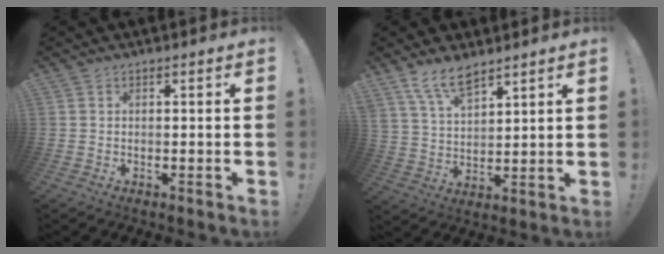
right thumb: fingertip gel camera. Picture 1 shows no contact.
{"total": 9.2, "force": [7.4, 3.5, 4.3], "torque": [-0.086, -0.040, 0.141]}